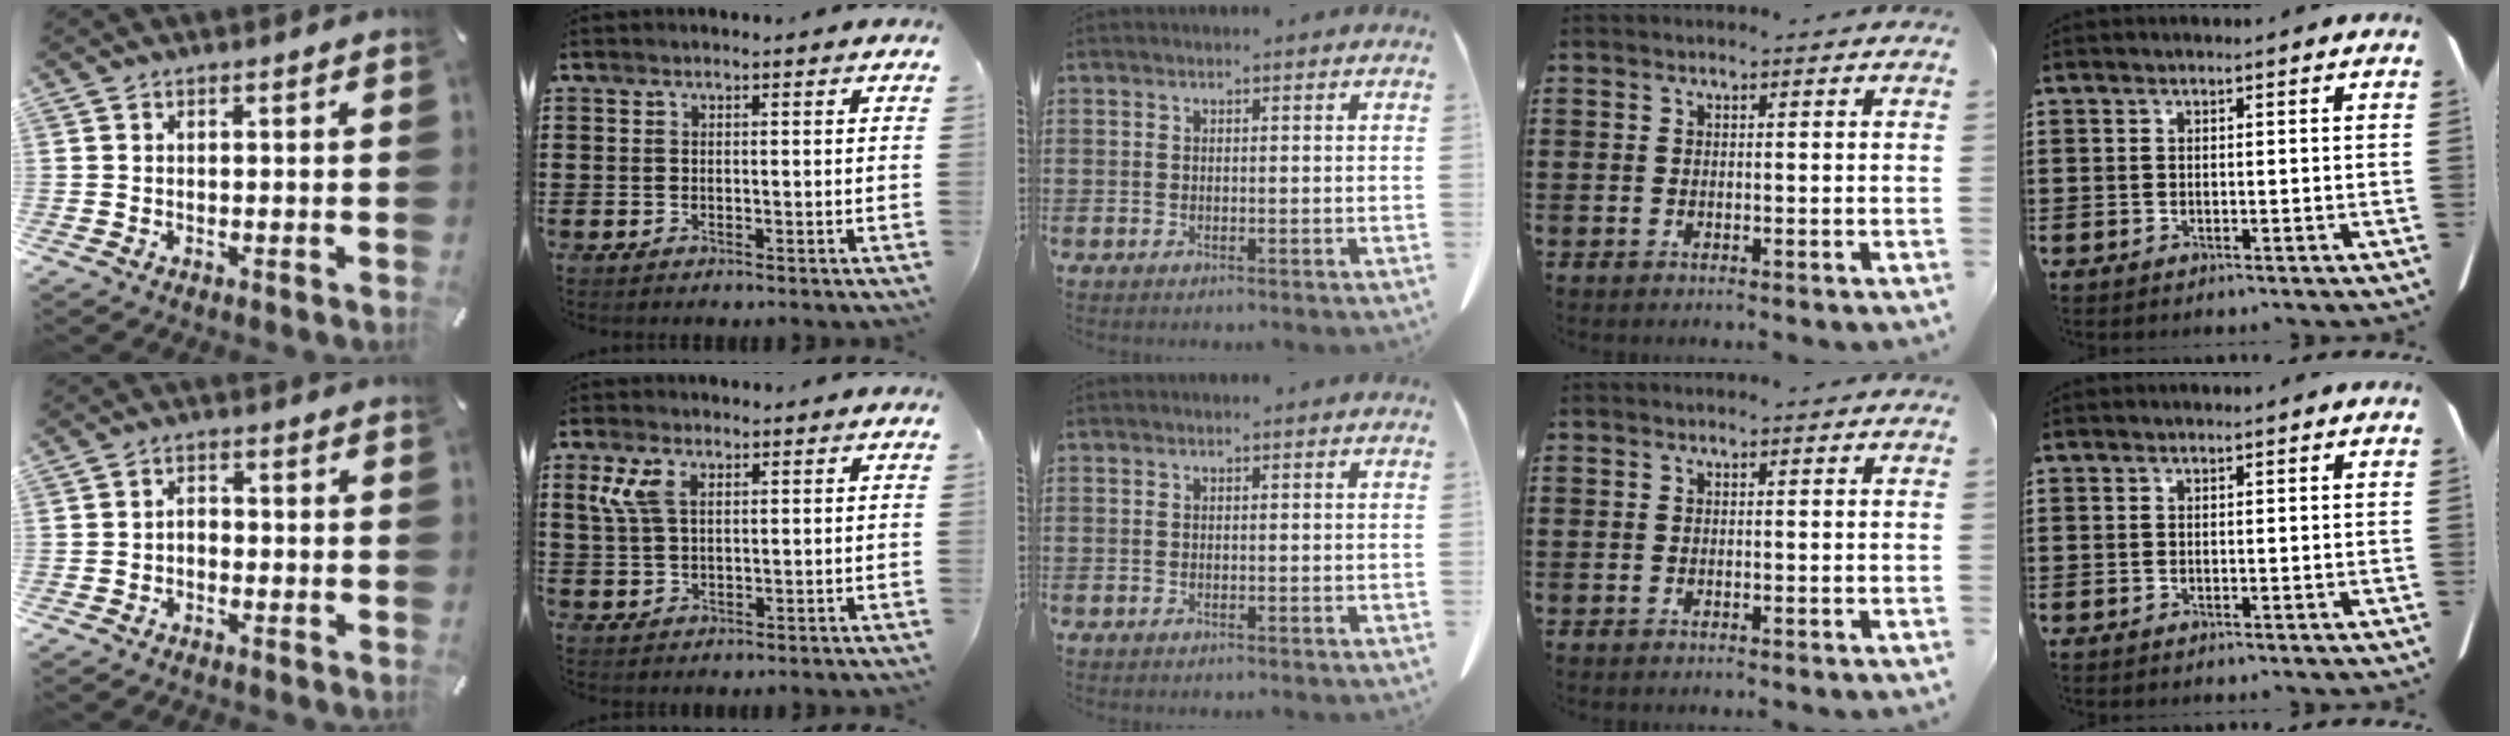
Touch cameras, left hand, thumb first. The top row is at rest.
{"thumb": {"total": 2.2, "force": [-1.3, 1.3, 1.1], "torque": [-0.022, 0.009, -0.027]}, "index": {"total": 5.1, "force": [2.0, 2.6, 3.9], "torque": [-0.101, 0.004, 0.030]}}